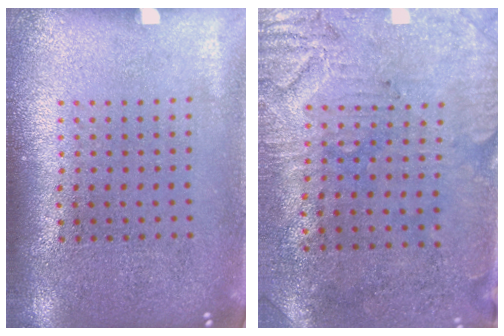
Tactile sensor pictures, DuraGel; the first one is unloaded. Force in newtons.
{"total": 3.0, "press": 2.5, "slide": 1.6}